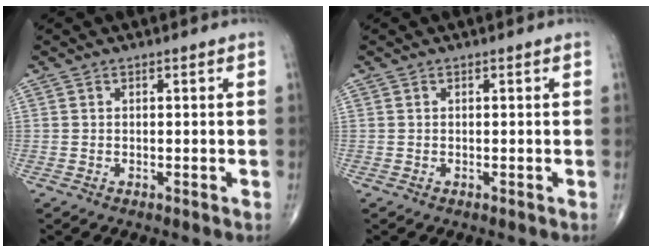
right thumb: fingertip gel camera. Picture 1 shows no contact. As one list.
[{"total": 0.0}]